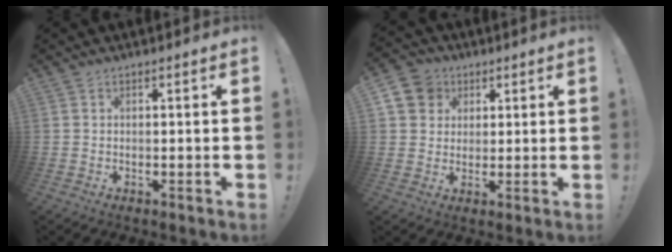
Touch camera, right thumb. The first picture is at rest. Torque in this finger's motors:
{"motor_torque": [0.28, 0.24, 0.33, 0.10, -0.01]}